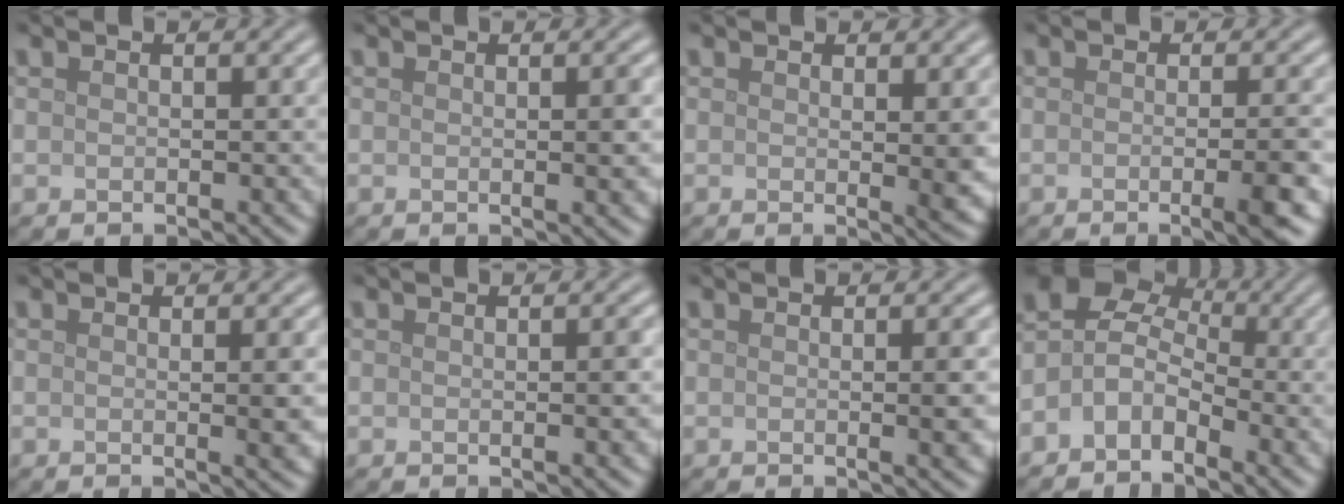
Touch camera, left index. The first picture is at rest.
{"total": 2.2, "force": [0.1, 0.5, 2.1], "torque": [-0.023, 0.001, -0.002]}
{"total": 2.5, "force": [0.6, 0.5, 2.4], "torque": [-0.029, -0.009, 0.010]}
{"total": 3.8, "force": [-0.9, 0.9, 3.6], "torque": [-0.046, -0.004, -0.016]}
{"total": 3.0, "force": [0.2, 0.8, 2.9], "torque": [-0.031, -0.002, 0.000]}
{"total": 1.7, "force": [0.0, 0.3, 1.6], "torque": [-0.019, 0.002, -0.002]}
{"total": 3.1, "force": [0.0, 0.9, 3.0], "torque": [-0.031, 0.000, -0.003]}
{"total": 4.3, "force": [-1.7, 3.2, 2.4], "torque": [-0.041, 0.007, -0.047]}